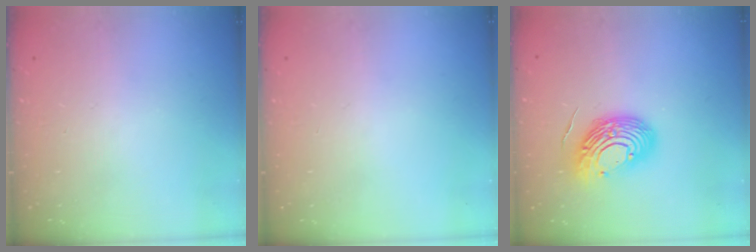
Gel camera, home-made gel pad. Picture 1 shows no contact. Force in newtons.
{"total": 0.0}
{"total": 13.6, "press": 13.4, "slide": 2.2}